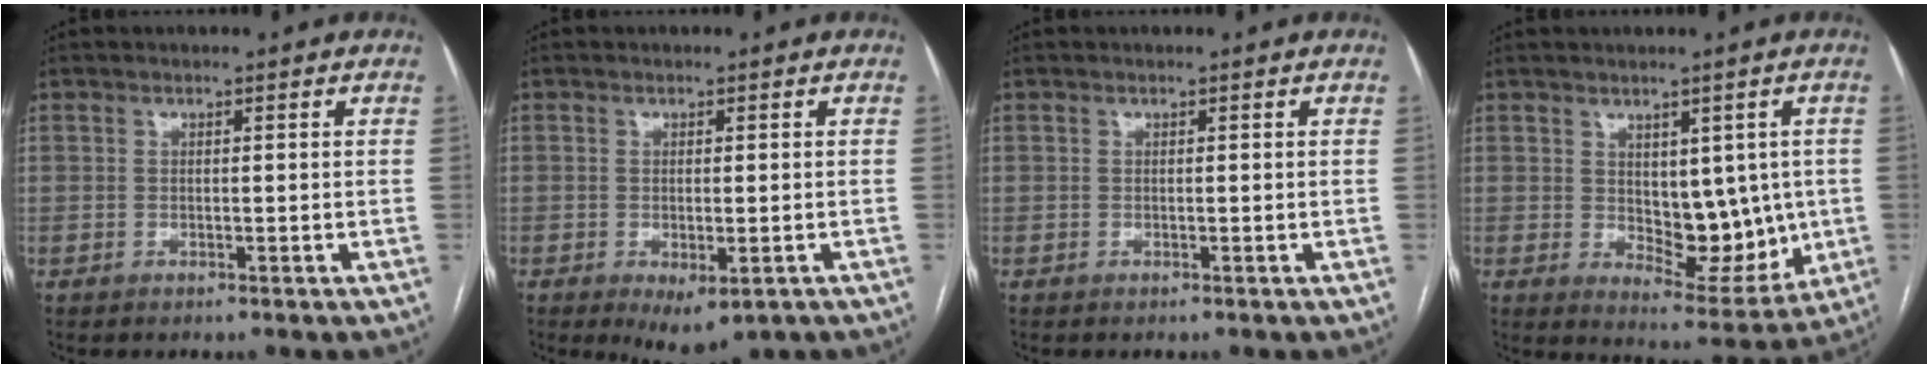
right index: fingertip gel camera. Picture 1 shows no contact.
{"total": 5.3, "force": [-2.6, 2.0, 4.1], "torque": [-0.055, -0.011, -0.026]}
{"total": 0.0}
{"total": 9.6, "force": [0.3, 5.4, 7.9], "torque": [-0.090, -0.005, 0.026]}